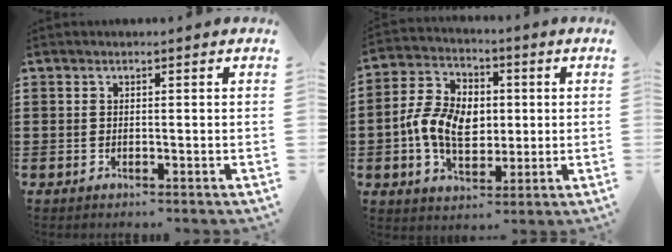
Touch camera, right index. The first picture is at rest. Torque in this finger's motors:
{"motor_torque": [1.95, 0.19, 1.05, 0.21]}